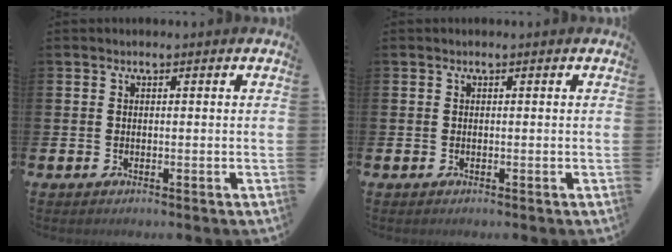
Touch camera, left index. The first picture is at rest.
{"total": 0.0}